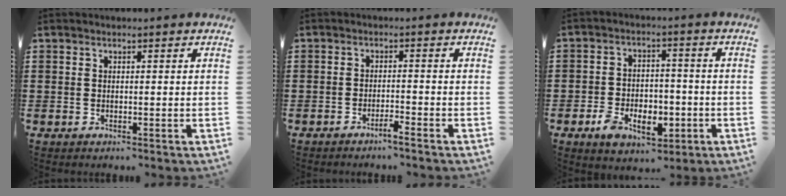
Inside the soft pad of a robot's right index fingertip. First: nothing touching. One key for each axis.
{"total": 1.9, "fx": -1.7, "fy": -0.2, "fz": 0.9, "tx": -0.017, "ty": -0.001, "tz": -0.032}
{"total": 6.2, "fx": -2.7, "fy": 4.2, "fz": 3.7, "tx": -0.062, "ty": 0.011, "tz": -0.049}